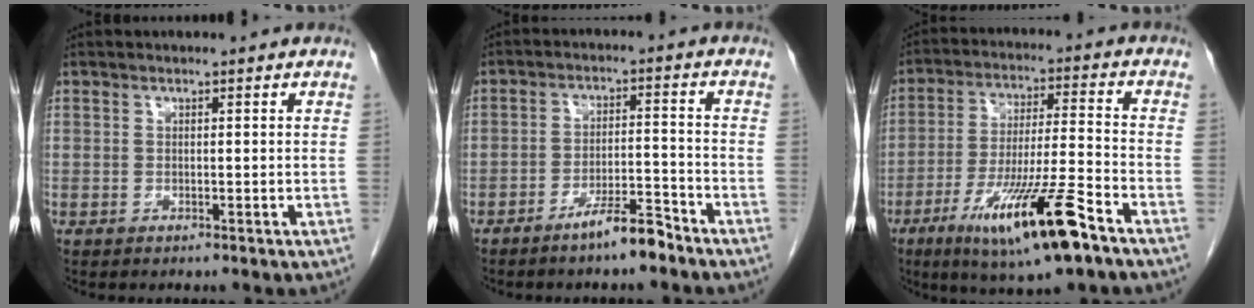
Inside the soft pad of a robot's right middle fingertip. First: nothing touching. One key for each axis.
{"total": 6.2, "fx": -4.9, "fy": 0.5, "fz": 3.7, "tx": -0.060, "ty": -0.003, "tz": -0.089}
{"total": 15.1, "fx": -8.5, "fy": 0.9, "fz": 12.5, "tx": -0.231, "ty": -0.030, "tz": -0.143}